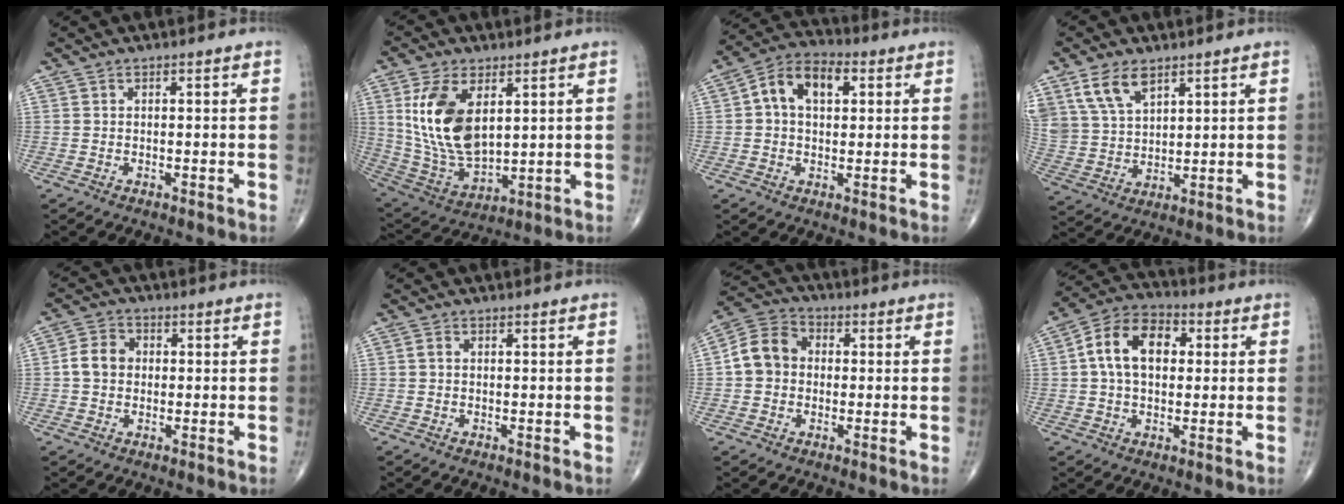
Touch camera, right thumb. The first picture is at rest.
{"total": 16.5, "force": [4.5, 9.1, 13.1], "torque": [-0.244, -0.023, 0.101]}
{"total": 10.4, "force": [2.4, 6.8, 7.5], "torque": [-0.117, 0.024, 0.033]}
{"total": 9.6, "force": [5.7, 5.3, 5.5], "torque": [-0.098, -0.015, 0.124]}
{"total": 5.4, "force": [0.0, 4.5, 3.1], "torque": [-0.048, 0.015, -0.008]}
{"total": 1.1, "force": [0.0, 0.8, 0.7], "torque": [-0.010, 0.001, -0.002]}
{"total": 8.6, "force": [0.0, 7.2, 4.6], "torque": [-0.072, 0.027, -0.014]}
{"total": 12.4, "force": [1.9, 8.2, 9.1], "torque": [-0.144, 0.026, 0.025]}